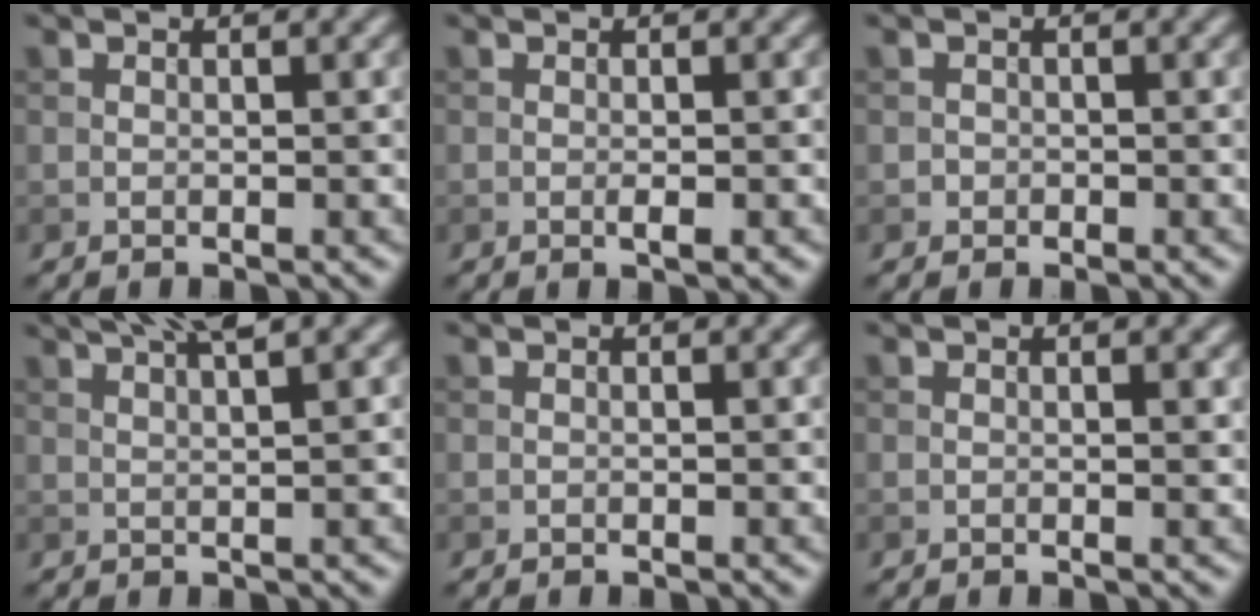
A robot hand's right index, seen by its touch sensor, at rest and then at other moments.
{"total": 1.2, "force": [-0.4, 0.2, 1.1], "torque": [-0.019, -0.003, -0.005]}
{"total": 0.7, "force": [-0.2, 0.7, 0.0], "torque": [0.004, -0.003, -0.004]}
{"total": 4.6, "force": [2.9, 0.7, 3.5], "torque": [-0.045, 0.010, 0.038]}
{"total": 0.0}
{"total": 0.6, "force": [0.1, 0.1, 0.6], "torque": [-0.009, -0.003, 0.001]}